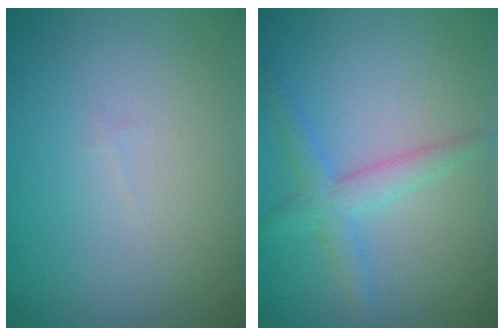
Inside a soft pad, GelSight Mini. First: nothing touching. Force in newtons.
{"total": 2.6, "press": 2.6, "slide": 0.1}